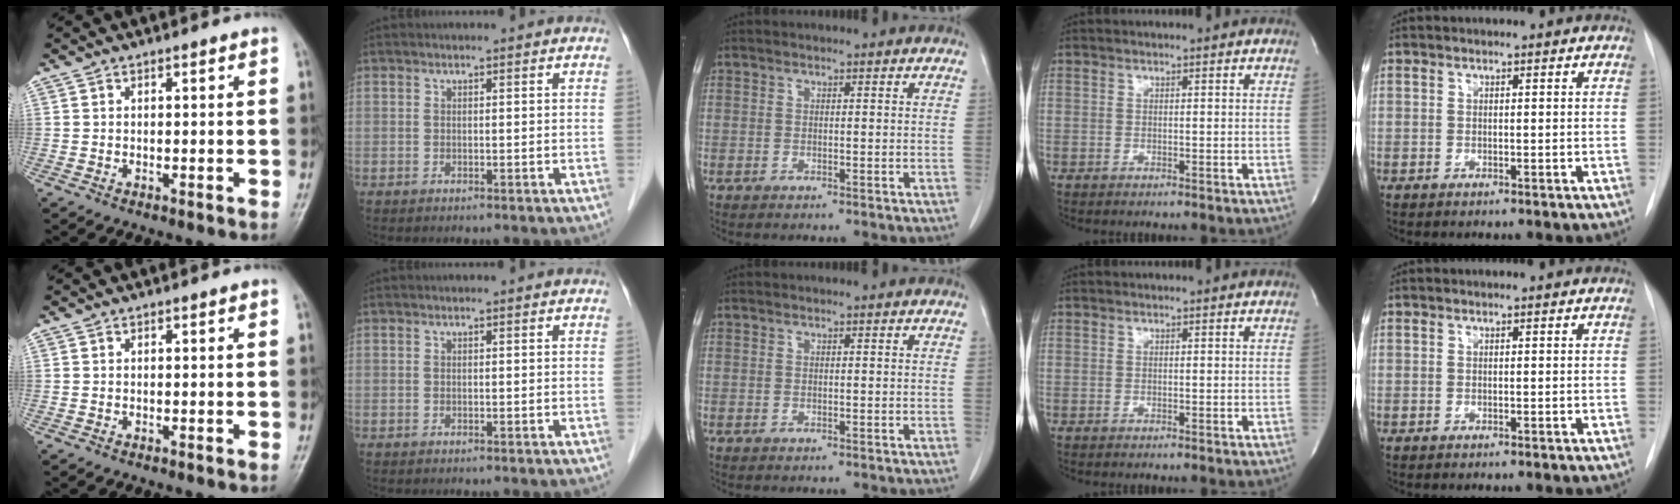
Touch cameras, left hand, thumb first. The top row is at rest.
{}